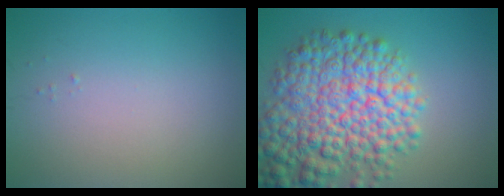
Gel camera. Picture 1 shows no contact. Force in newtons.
{"total": 10.7, "press": 10.7, "slide": 0.4}